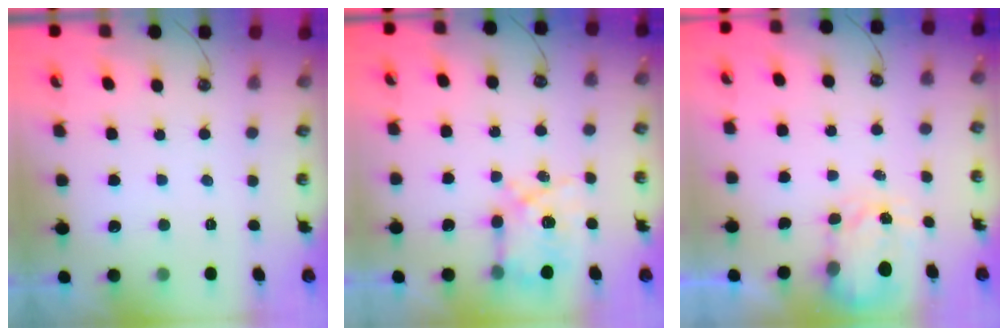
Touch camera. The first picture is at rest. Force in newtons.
{"total": 8.3, "press": 8.3, "slide": 0.5}
{"total": 3.9, "press": 3.9, "slide": 0.5}